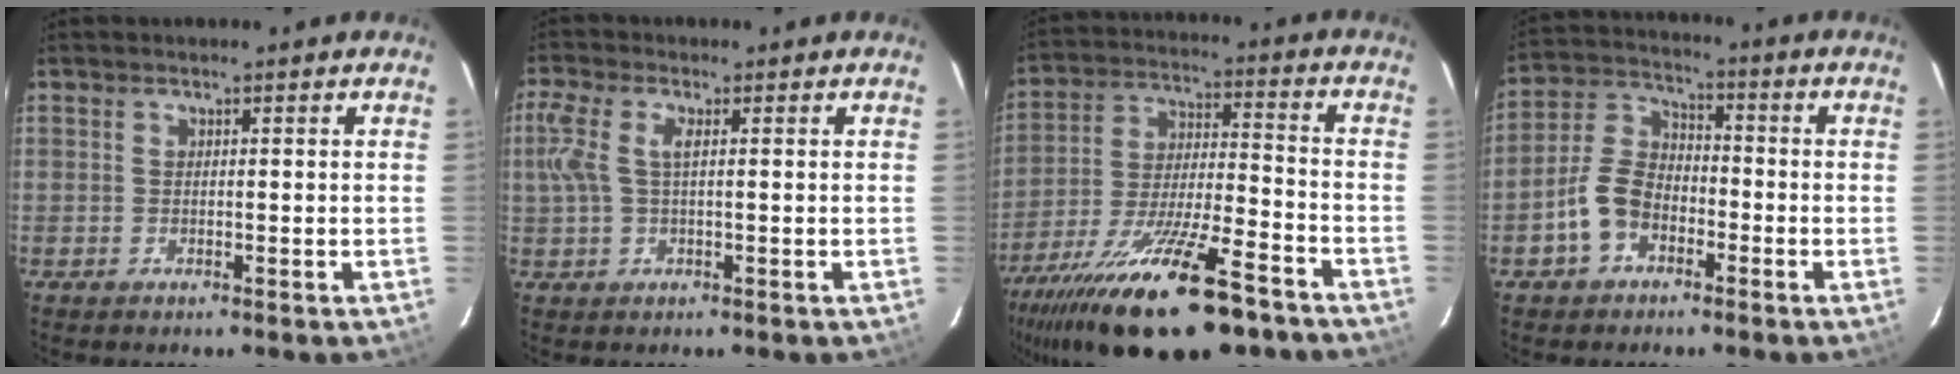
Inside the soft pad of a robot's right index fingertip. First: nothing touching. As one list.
[{"total": 5.0, "force": [0.7, 1.6, 4.7], "torque": [-0.109, 0.009, 0.016]}, {"total": 24.6, "force": [-17.6, 6.7, 15.9], "torque": [-0.302, -0.047, -0.280]}, {"total": 8.5, "force": [-4.1, 5.8, 4.8], "torque": [-0.104, 0.024, -0.078]}]